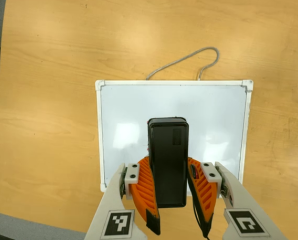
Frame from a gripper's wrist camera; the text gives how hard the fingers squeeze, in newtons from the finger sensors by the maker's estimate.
{"total": 8.2, "left": 7.1, "right": 9.3}